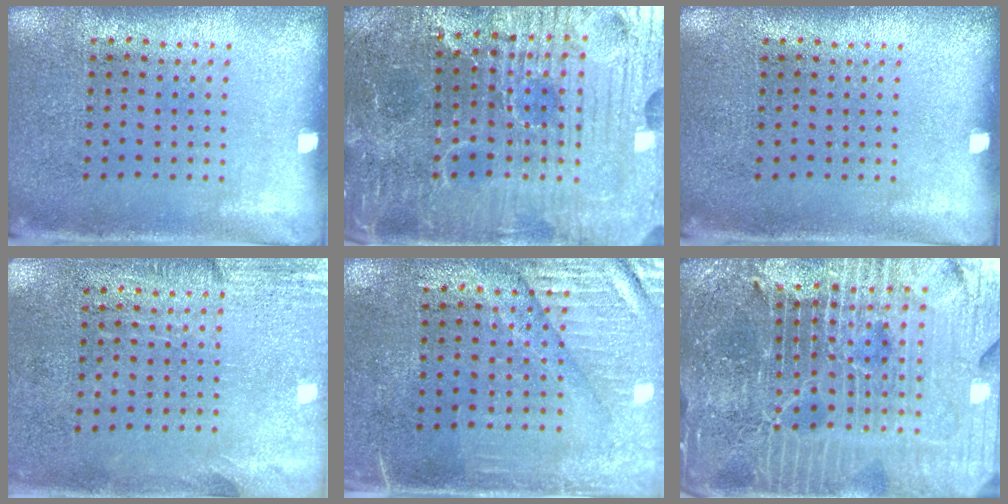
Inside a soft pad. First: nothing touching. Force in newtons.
{"total": 5.8, "press": 5.6, "slide": 1.8}
{"total": 0.0}
{"total": 2.8, "press": 2.4, "slide": 1.5}
{"total": 3.5, "press": 3.0, "slide": 1.8}
{"total": 7.2, "press": 6.2, "slide": 3.7}